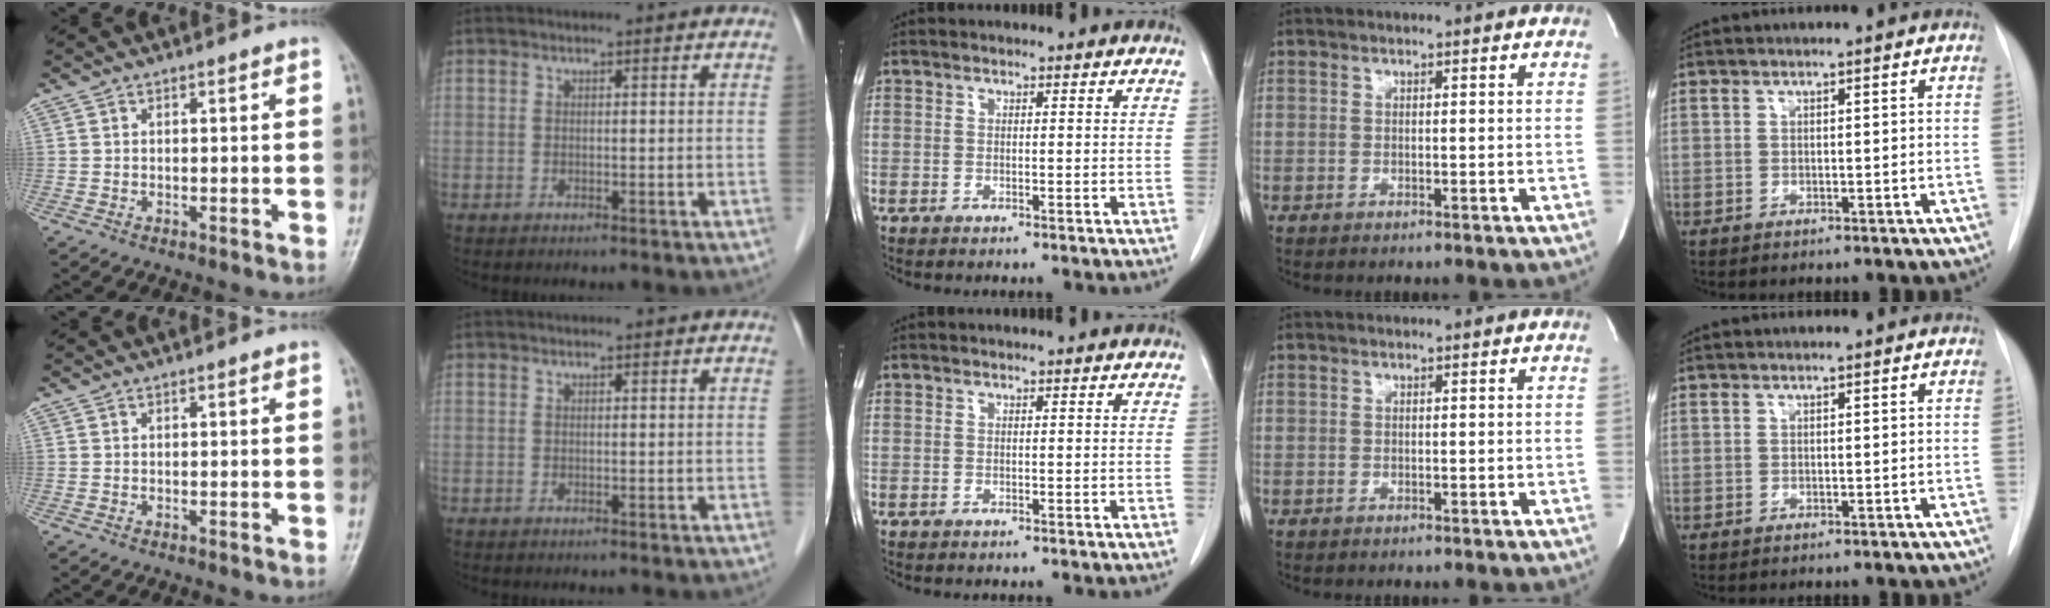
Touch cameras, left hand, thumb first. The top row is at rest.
{}